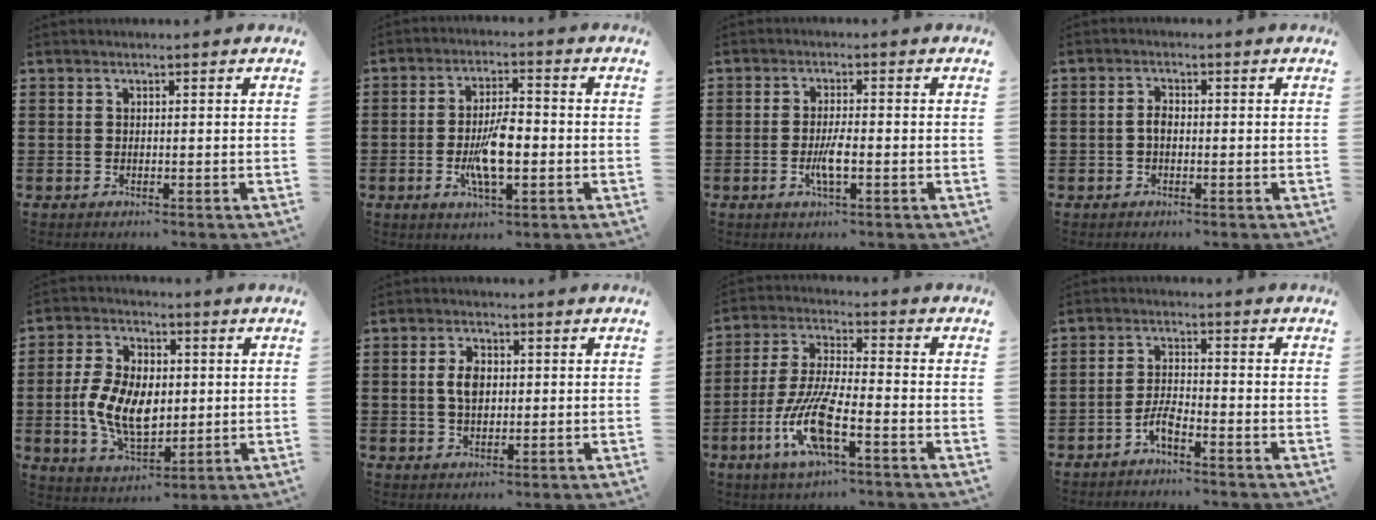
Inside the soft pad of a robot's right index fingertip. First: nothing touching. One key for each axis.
{"total": 7.8, "fx": -1.6, "fy": 2.7, "fz": 7.1, "tx": -0.154, "ty": -0.006, "tz": -0.035}
{"total": 3.7, "fx": -1.1, "fy": 0.7, "fz": 3.4, "tx": -0.072, "ty": -0.004, "tz": -0.024}
{"total": 1.8, "fx": -0.4, "fy": 1.0, "fz": 1.5, "tx": -0.037, "ty": 0.000, "tz": -0.011}
{"total": 10.1, "fx": -0.7, "fy": 6.2, "fz": 8.0, "tx": -0.180, "ty": 0.010, "tz": -0.014}
{"total": 4.2, "fx": 0.4, "fy": 2.4, "fz": 3.4, "tx": -0.080, "ty": 0.008, "tz": 0.004}
{"total": 10.4, "fx": -4.8, "fy": 2.3, "fz": 9.0, "tx": -0.207, "ty": -0.015, "tz": -0.094}
{"total": 3.1, "fx": -2.0, "fy": 0.4, "fz": 2.3, "tx": -0.056, "ty": -0.002, "tz": -0.041}